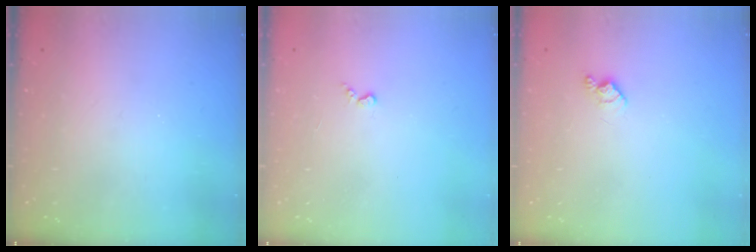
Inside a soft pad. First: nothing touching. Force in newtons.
{"total": 2.4, "press": 2.4, "slide": 0.4}
{"total": 4.6, "press": 4.6, "slide": 0.7}